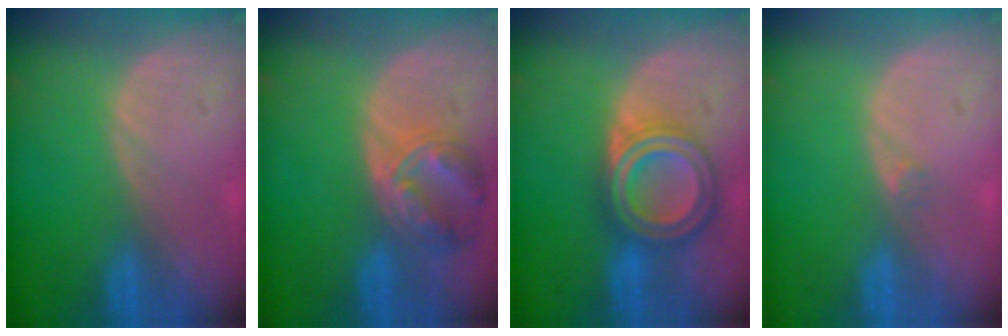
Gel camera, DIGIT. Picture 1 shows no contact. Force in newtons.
{"total": 8.1, "press": 7.1, "slide": 3.9}
{"total": 7.9, "press": 7.8, "slide": 0.4}
{"total": 0.8, "press": 0.7, "slide": 0.4}